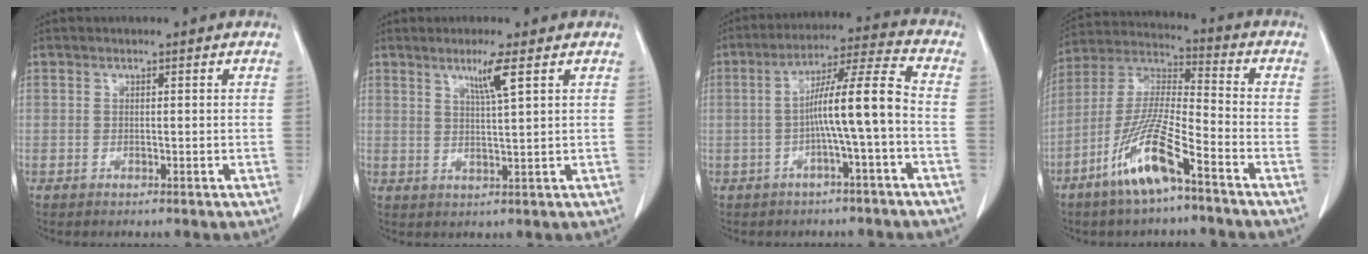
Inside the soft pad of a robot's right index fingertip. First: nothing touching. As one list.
[{"total": 4.2, "force": [2.1, -1.0, 3.5], "torque": [-0.064, -0.007, 0.040]}, {"total": 9.7, "force": [-1.7, -0.9, 9.6], "torque": [-0.162, 0.023, -0.035]}, {"total": 12.6, "force": [-7.2, 1.4, 10.2], "torque": [-0.213, -0.016, -0.146]}]